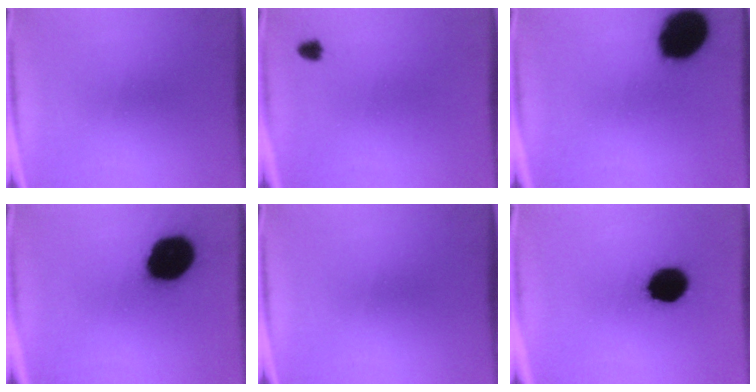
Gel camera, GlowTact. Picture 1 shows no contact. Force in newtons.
{"total": 1.5}
{"total": 17.8}
{"total": 19.3}
{"total": 0.0}
{"total": 12.8}